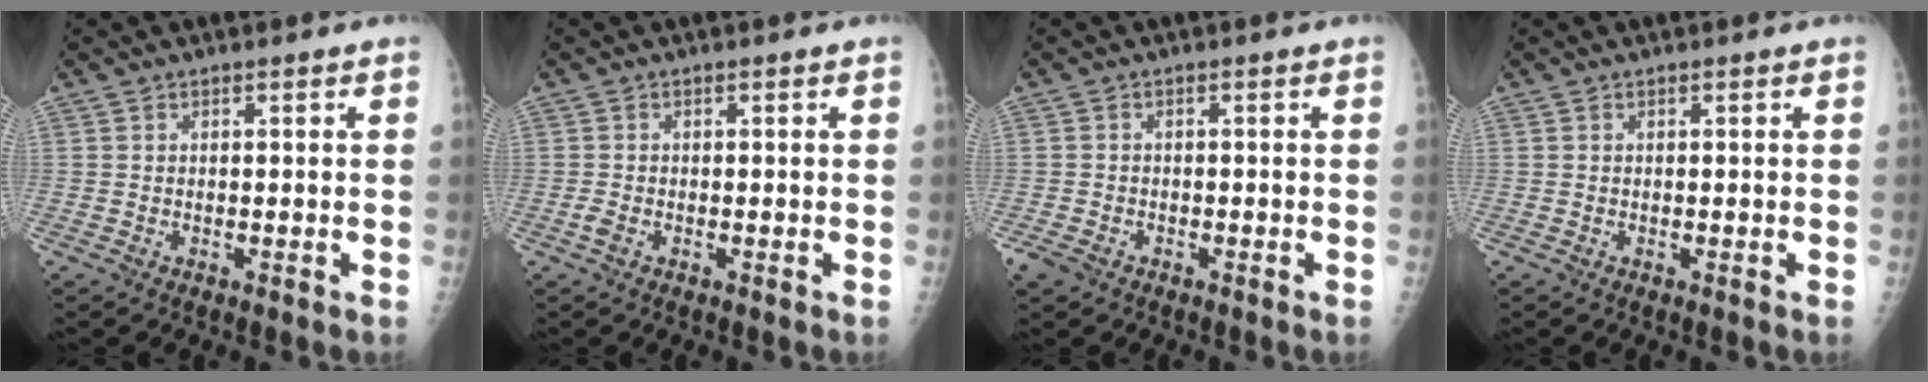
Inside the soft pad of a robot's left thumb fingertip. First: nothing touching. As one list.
[{"total": 1.4, "force": [-0.6, 0.9, 0.9], "torque": [-0.019, -0.001, -0.013]}, {"total": 2.6, "force": [-1.6, 1.8, 1.1], "torque": [-0.022, 0.000, -0.027]}, {"total": 0.0}]